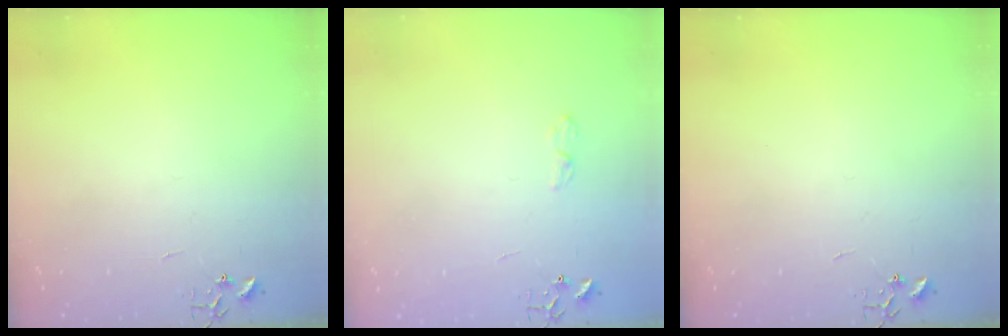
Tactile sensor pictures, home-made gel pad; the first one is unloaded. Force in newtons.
{"total": 4.4, "press": 4.3, "slide": 0.7}
{"total": 0.0}